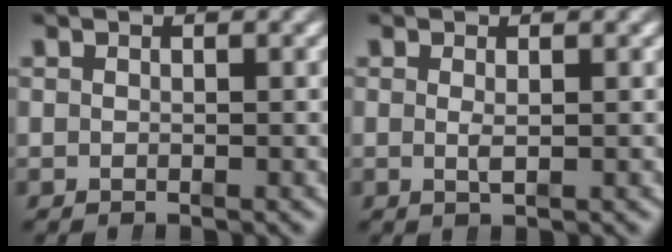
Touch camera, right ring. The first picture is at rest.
{"total": 0.9, "force": [0.0, -0.2, 0.9], "torque": [-0.019, -0.010, 0.003]}